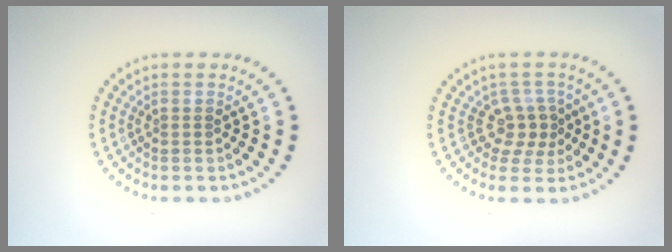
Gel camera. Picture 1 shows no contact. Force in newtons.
{"total": 2.5, "press": 1.9, "slide": 1.7}